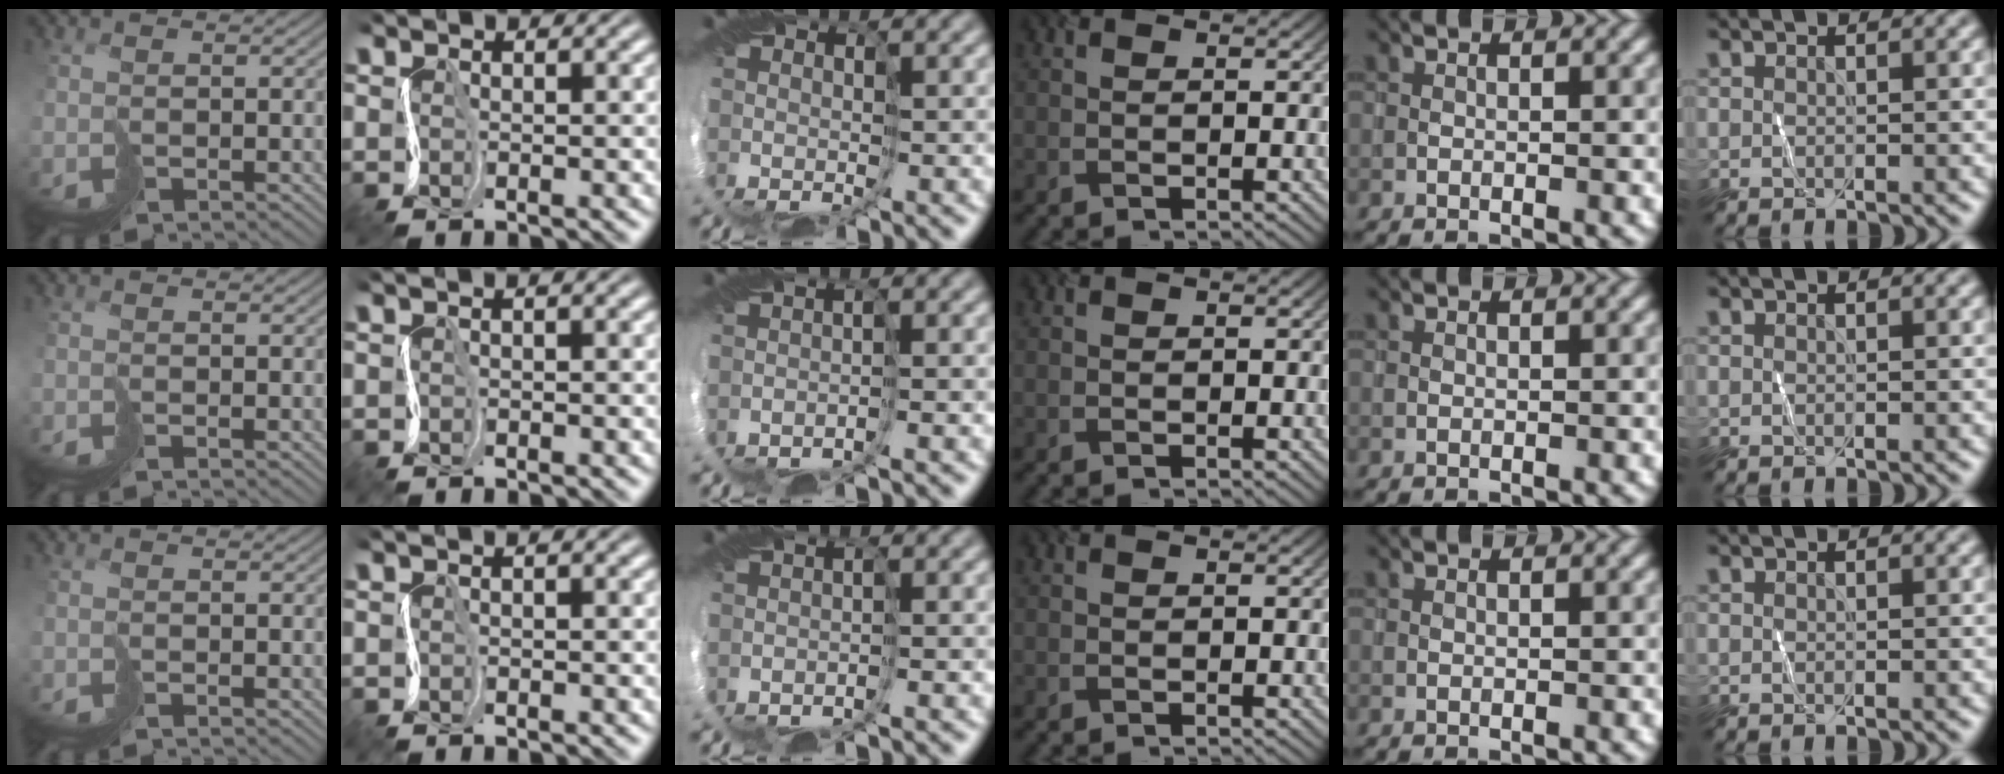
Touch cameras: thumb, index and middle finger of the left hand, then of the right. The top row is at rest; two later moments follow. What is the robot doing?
{"motion": "cut", "object": "paper"}